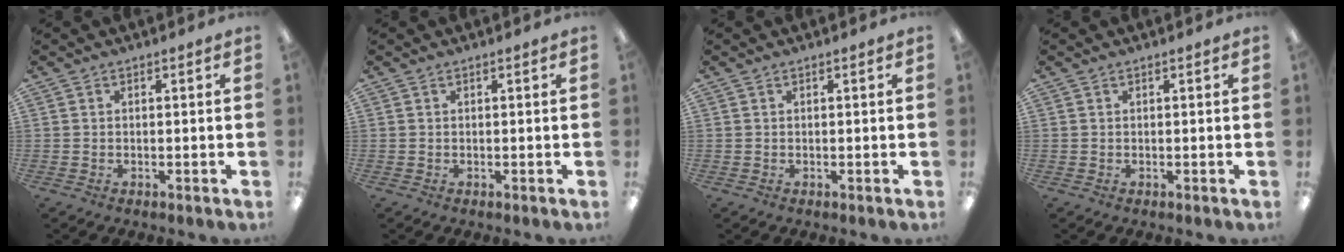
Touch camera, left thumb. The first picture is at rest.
{"total": 0.0}
{"total": 0.0}
{"total": 0.0}